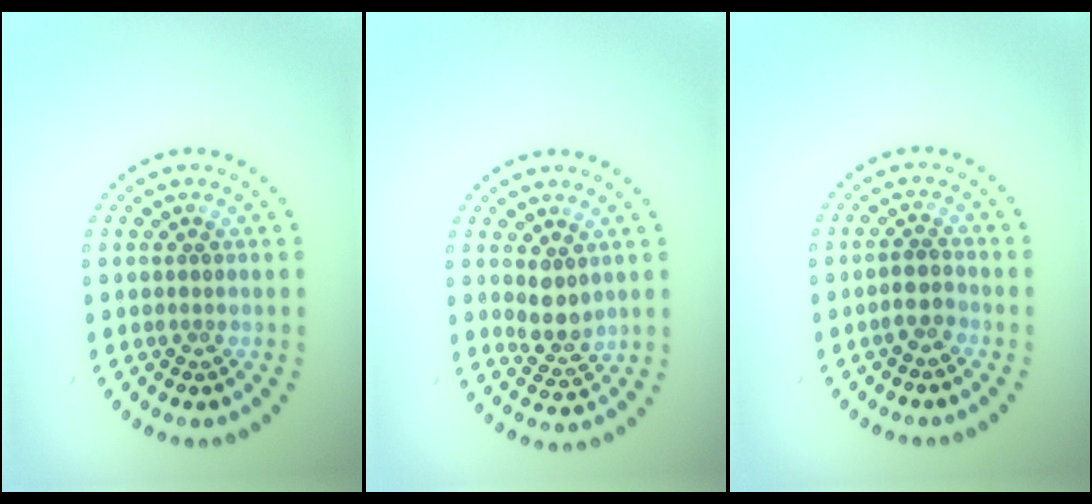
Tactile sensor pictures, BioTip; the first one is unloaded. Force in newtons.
{"total": 2.4, "press": 2.0, "slide": 1.3}
{"total": 1.7, "press": 1.4, "slide": 1.0}